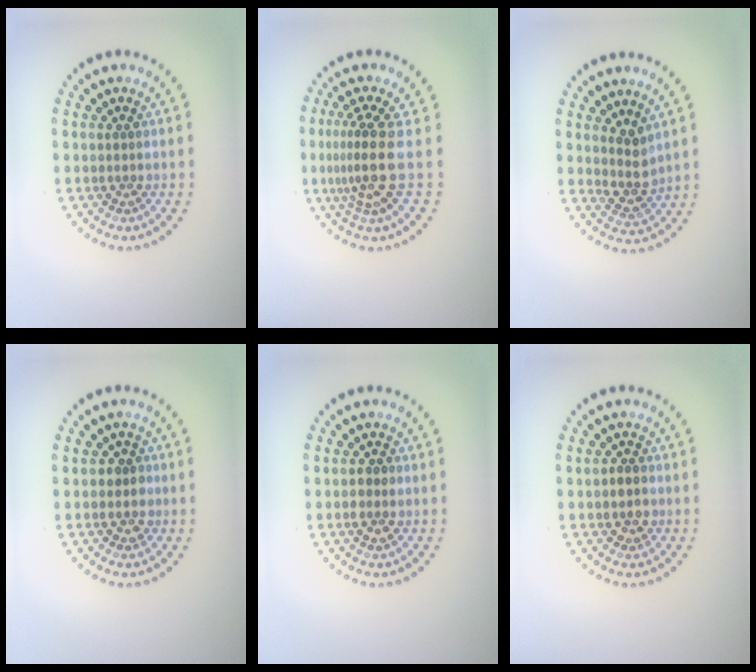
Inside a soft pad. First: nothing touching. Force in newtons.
{"total": 3.9, "press": 2.6, "slide": 2.9}
{"total": 2.5, "press": 2.0, "slide": 1.6}
{"total": 1.3, "press": 1.1, "slide": 0.7}
{"total": 1.5, "press": 1.5, "slide": 0.1}
{"total": 1.3, "press": 1.2, "slide": 0.5}